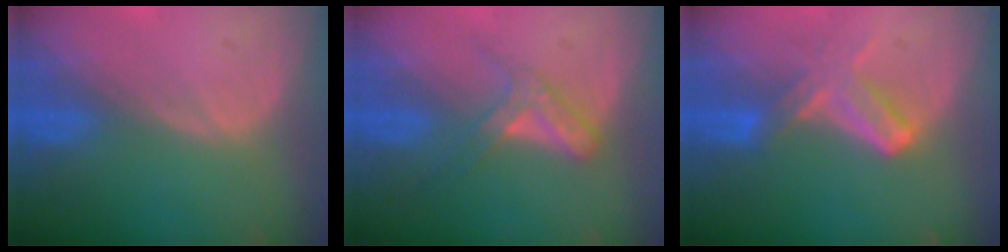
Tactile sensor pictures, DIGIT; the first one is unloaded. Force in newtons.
{"total": 5.6, "press": 4.9, "slide": 2.8}
{"total": 5.7, "press": 5.7, "slide": 1.0}